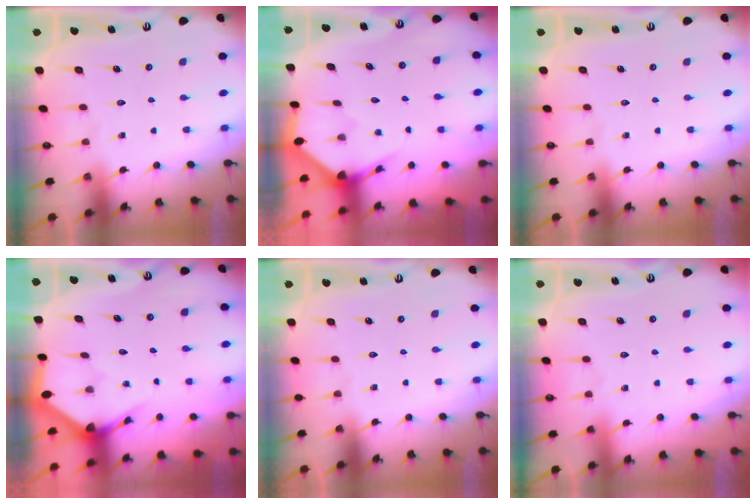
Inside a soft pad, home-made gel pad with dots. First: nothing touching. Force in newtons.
{"total": 2.8, "press": 2.8, "slide": 0.3}
{"total": 0.0}
{"total": 2.9, "press": 2.9, "slide": 0.2}
{"total": 0.0}
{"total": 1.1, "press": 1.1, "slide": 0.2}